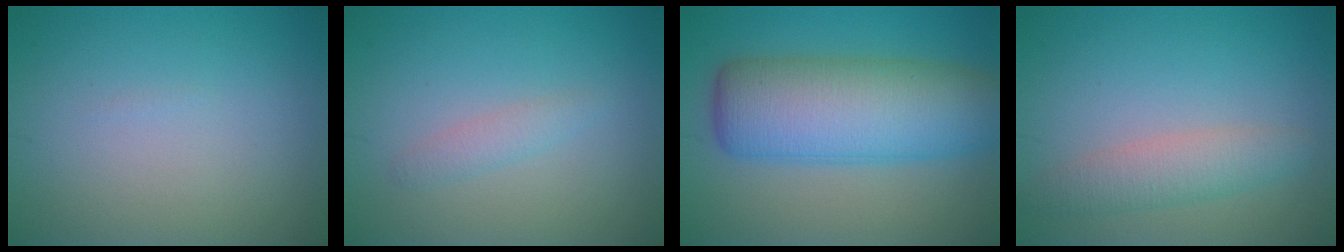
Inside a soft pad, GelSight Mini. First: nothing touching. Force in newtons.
{"total": 1.3, "press": 1.3, "slide": 0.0}
{"total": 10.3, "press": 10.3, "slide": 0.4}
{"total": 3.0, "press": 3.0, "slide": 0.1}